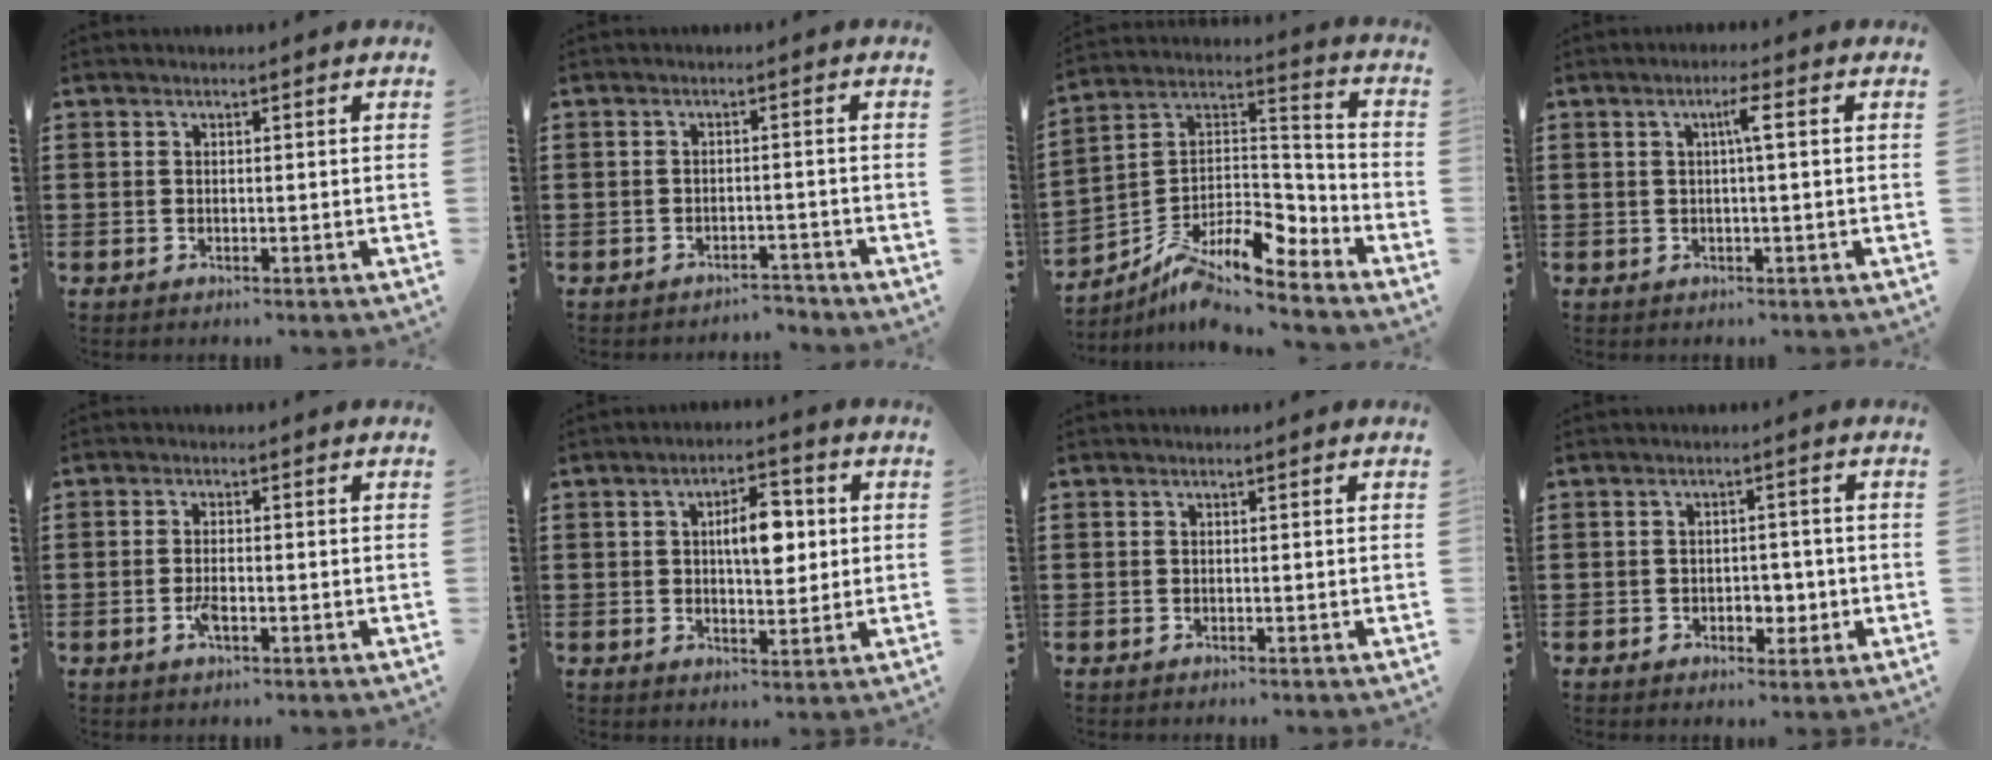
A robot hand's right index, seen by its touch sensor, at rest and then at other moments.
{"total": 2.2, "force": [-2.2, 0.0, 0.2], "torque": [-0.009, 0.001, -0.047]}
{"total": 8.6, "force": [-6.8, 3.1, 4.3], "torque": [-0.101, -0.015, -0.139]}
{"total": 2.9, "force": [0.3, -0.3, 2.9], "torque": [-0.054, -0.002, 0.000]}
{"total": 2.7, "force": [-1.1, 0.7, 2.3], "torque": [-0.050, -0.004, -0.022]}
{"total": 6.6, "force": [0.9, 3.0, 5.8], "torque": [-0.084, 0.000, 0.005]}
{"total": 0.0}
{"total": 3.3, "force": [-1.0, 2.5, 1.9], "torque": [-0.033, 0.002, -0.022]}